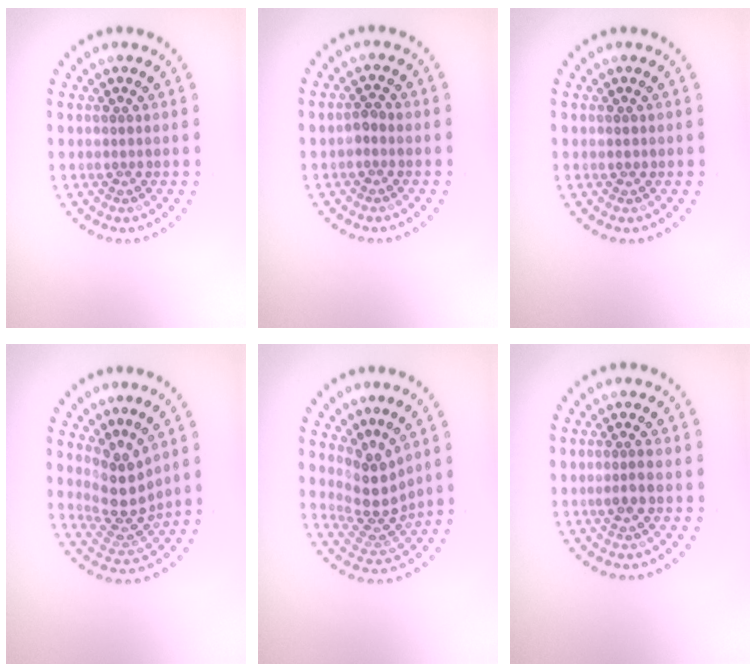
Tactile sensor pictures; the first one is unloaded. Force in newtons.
{"total": 0.8, "press": 0.8, "slide": 0.3}
{"total": 0.7, "press": 0.7, "slide": 0.1}
{"total": 3.6, "press": 2.9, "slide": 2.1}
{"total": 3.9, "press": 2.7, "slide": 2.8}
{"total": 1.3, "press": 1.1, "slide": 0.7}